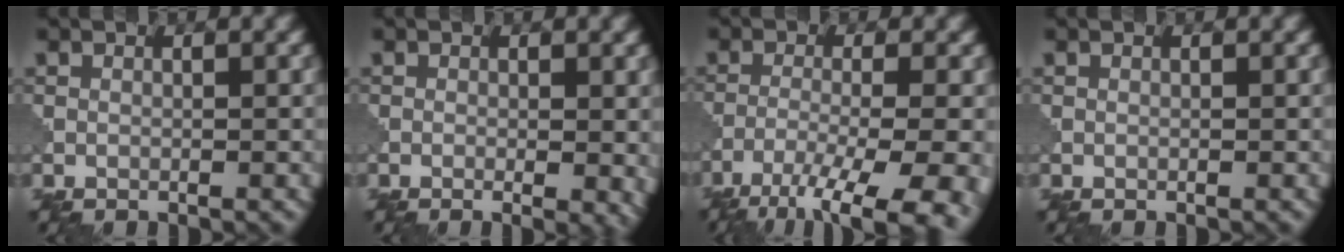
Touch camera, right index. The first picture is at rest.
{"total": 3.2, "force": [-0.5, 1.0, 3.0], "torque": [-0.037, -0.010, -0.003]}
{"total": 11.5, "force": [-8.2, 3.0, 7.4], "torque": [-0.130, -0.032, -0.110]}
{"total": 0.0}